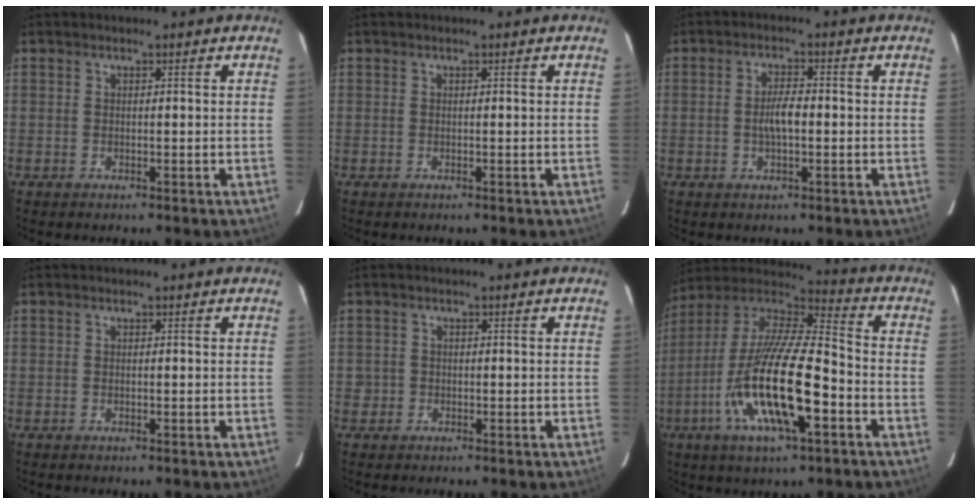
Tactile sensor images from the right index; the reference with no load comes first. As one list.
[{"total": 0.0}, {"total": 4.1, "force": [-0.6, 1.3, 3.8], "torque": [-0.071, 0.004, -0.009]}, {"total": 0.0}, {"total": 1.4, "force": [-0.6, 1.3, 0.0], "torque": [-0.003, 0.002, -0.008]}, {"total": 21.7, "force": [-7.8, 5.5, 19.4], "torque": [-0.374, -0.032, -0.150]}]